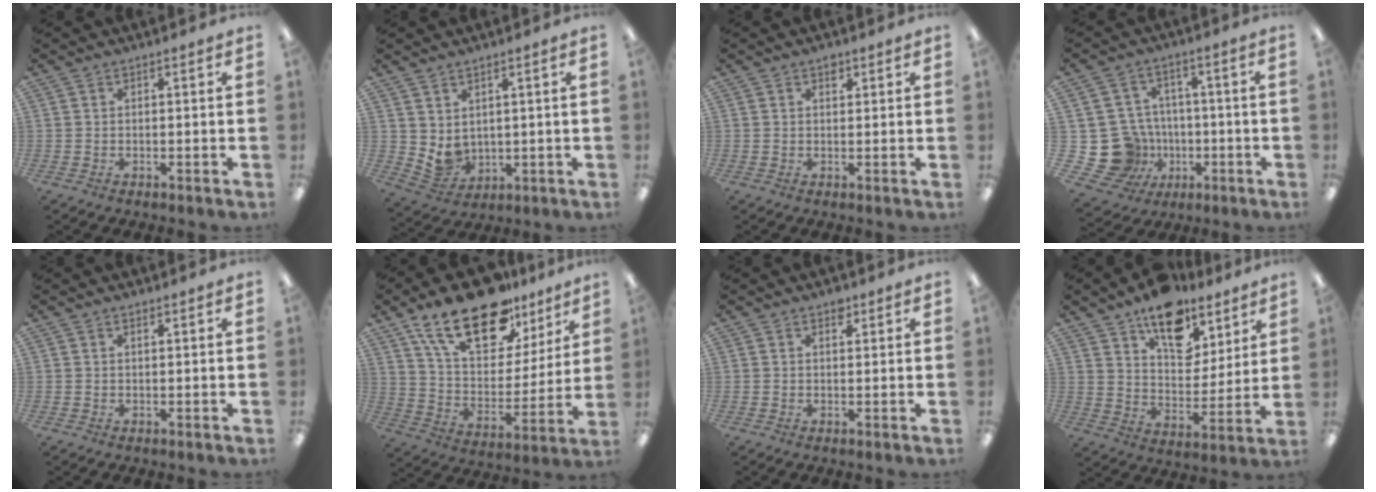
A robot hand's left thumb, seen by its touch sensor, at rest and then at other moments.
{"total": 4.8, "force": [2.4, 3.6, 1.9], "torque": [-0.043, -0.016, 0.050]}
{"total": 1.7, "force": [1.1, 1.0, 0.9], "torque": [-0.002, -0.005, 0.017]}
{"total": 13.7, "force": [-3.2, 12.7, 4.2], "torque": [-0.104, 0.020, -0.038]}
{"total": 0.7, "force": [0.5, 0.3, 0.4], "torque": [-0.010, 0.002, 0.009]}
{"total": 22.8, "force": [15.3, 10.8, 13.1], "torque": [-0.229, -0.080, 0.270]}
{"total": 2.0, "force": [1.4, 1.1, 0.9], "torque": [-0.004, -0.005, 0.022]}
{"total": 15.6, "force": [11.0, 8.6, 7.0], "torque": [-0.097, -0.068, 0.197]}